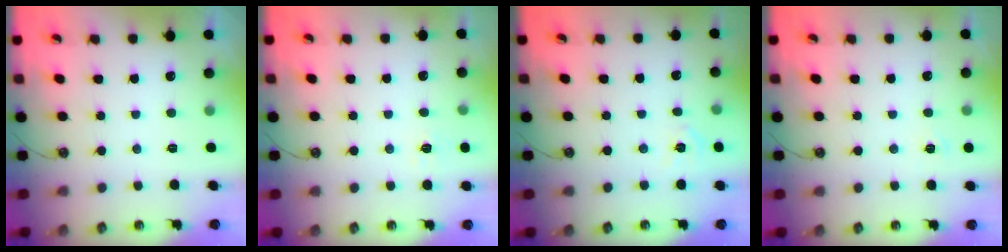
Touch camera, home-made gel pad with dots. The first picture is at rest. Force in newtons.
{"total": 5.7, "press": 5.7, "slide": 0.5}
{"total": 3.2, "press": 3.2, "slide": 0.4}
{"total": 3.3, "press": 3.3, "slide": 0.4}